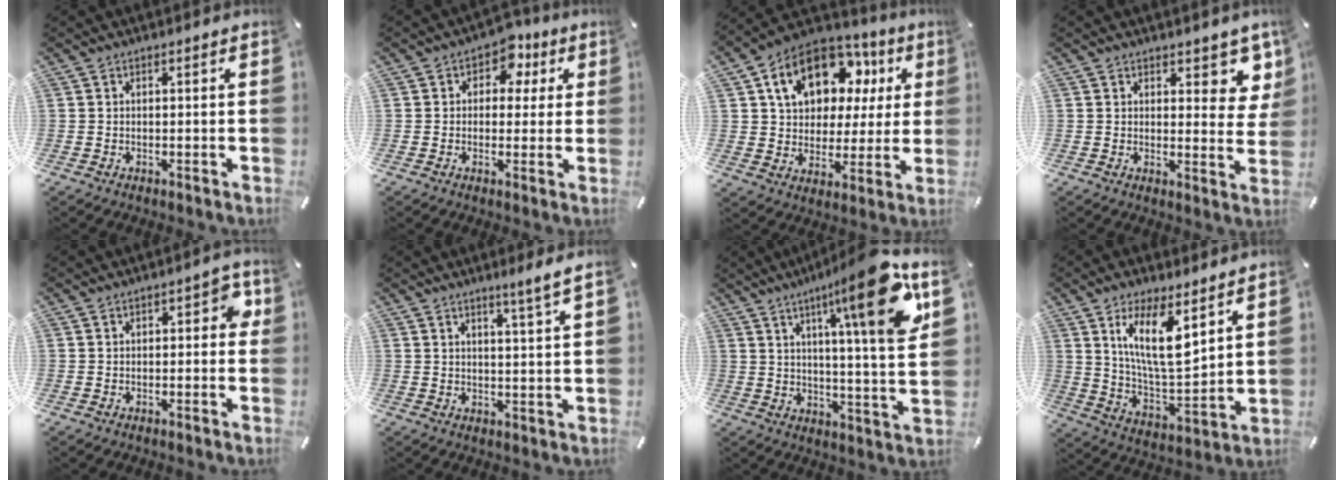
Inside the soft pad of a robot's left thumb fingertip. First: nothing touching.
{"total": 7.0, "force": [2.2, 5.4, 3.9], "torque": [-0.043, -0.006, 0.030]}
{"total": 16.3, "force": [7.5, 11.7, 8.5], "torque": [-0.160, -0.019, 0.140]}
{"total": 6.8, "force": [4.6, 3.8, 3.2], "torque": [-0.012, -0.038, 0.074]}
{"total": 4.0, "force": [0.3, 2.2, 3.3], "torque": [-0.049, 0.006, 0.001]}
{"total": 4.3, "force": [3.3, -0.7, 2.7], "torque": [-0.052, -0.019, 0.054]}
{"total": 19.8, "force": [9.8, 3.7, 16.8], "torque": [-0.243, -0.048, 0.135]}
{"total": 15.1, "force": [8.3, 5.1, 11.5], "torque": [-0.229, -0.035, 0.141]}